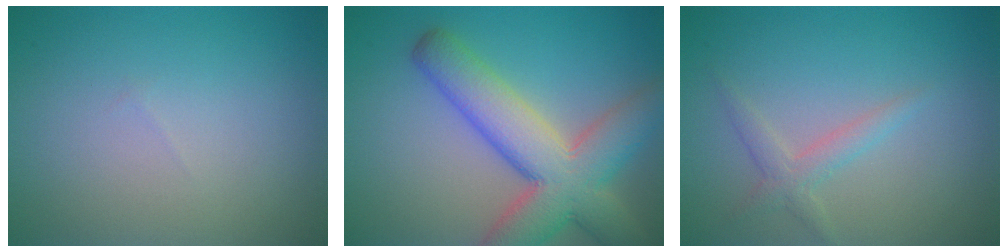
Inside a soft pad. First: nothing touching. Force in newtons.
{"total": 8.9, "press": 8.9, "slide": 0.4}
{"total": 1.8, "press": 1.8, "slide": 0.1}